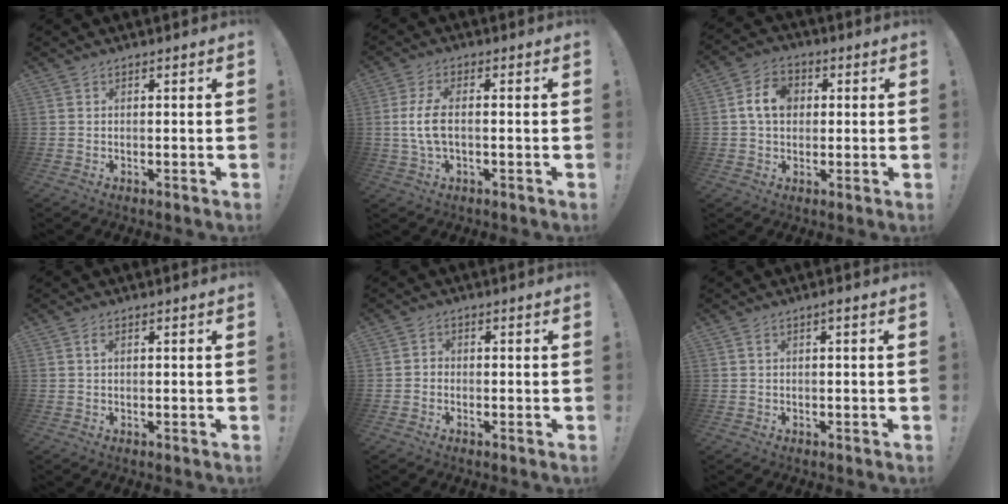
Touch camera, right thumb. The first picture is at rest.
{"total": 7.2, "force": [-0.7, 2.9, 6.5], "torque": [-0.144, -0.007, -0.016]}
{"total": 9.1, "force": [1.4, 6.9, 5.8], "torque": [-0.091, 0.018, 0.029]}
{"total": 1.0, "force": [0.4, 0.5, 0.8], "torque": [-0.010, 0.001, 0.004]}
{"total": 1.7, "force": [-1.1, 1.3, 0.5], "torque": [-0.007, 0.009, -0.019]}
{"total": 1.2, "force": [-0.1, 0.0, 1.2], "torque": [-0.025, 0.002, -0.003]}